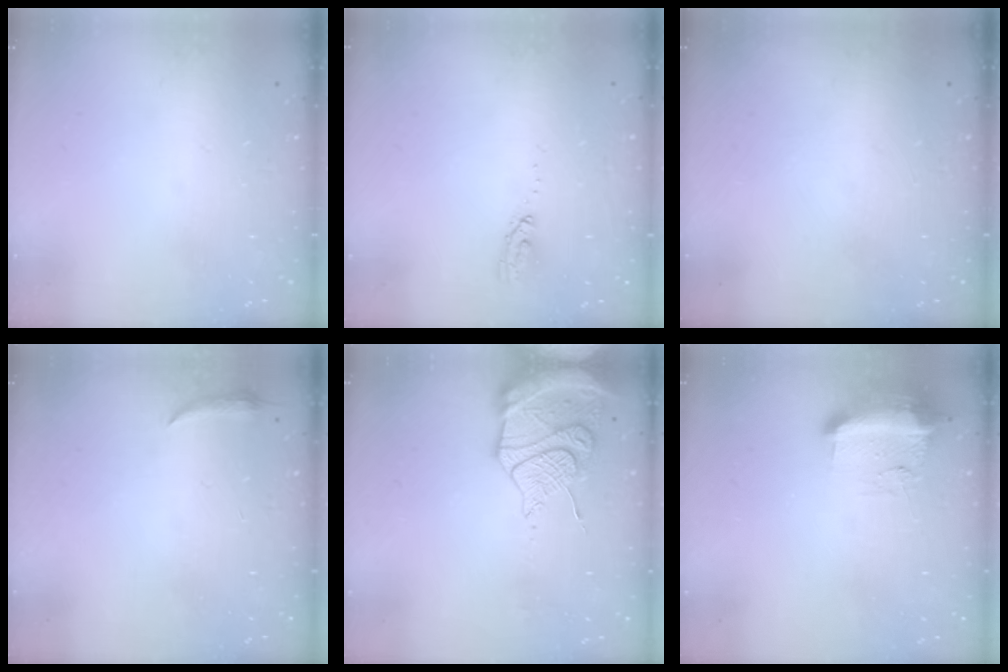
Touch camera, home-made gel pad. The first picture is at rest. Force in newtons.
{"total": 4.9, "press": 4.9, "slide": 0.5}
{"total": 0.0}
{"total": 4.0, "press": 3.9, "slide": 0.8}
{"total": 17.5, "press": 17.2, "slide": 3.3}
{"total": 11.2, "press": 11.2, "slide": 0.6}